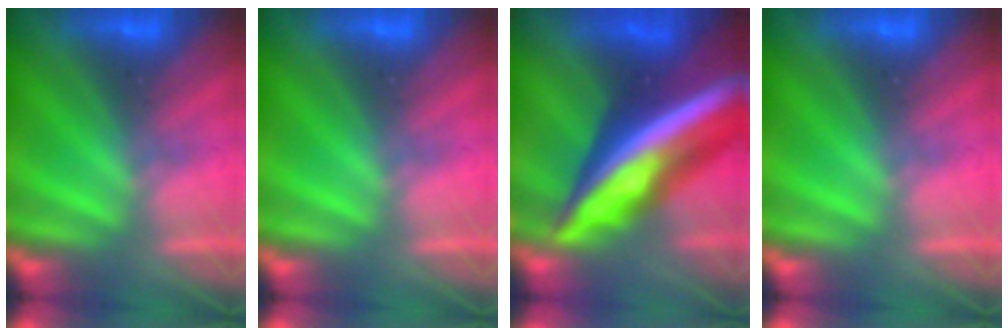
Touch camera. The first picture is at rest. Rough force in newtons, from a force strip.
{"total": 0.0}
{"total": 8.3}
{"total": 0.0}